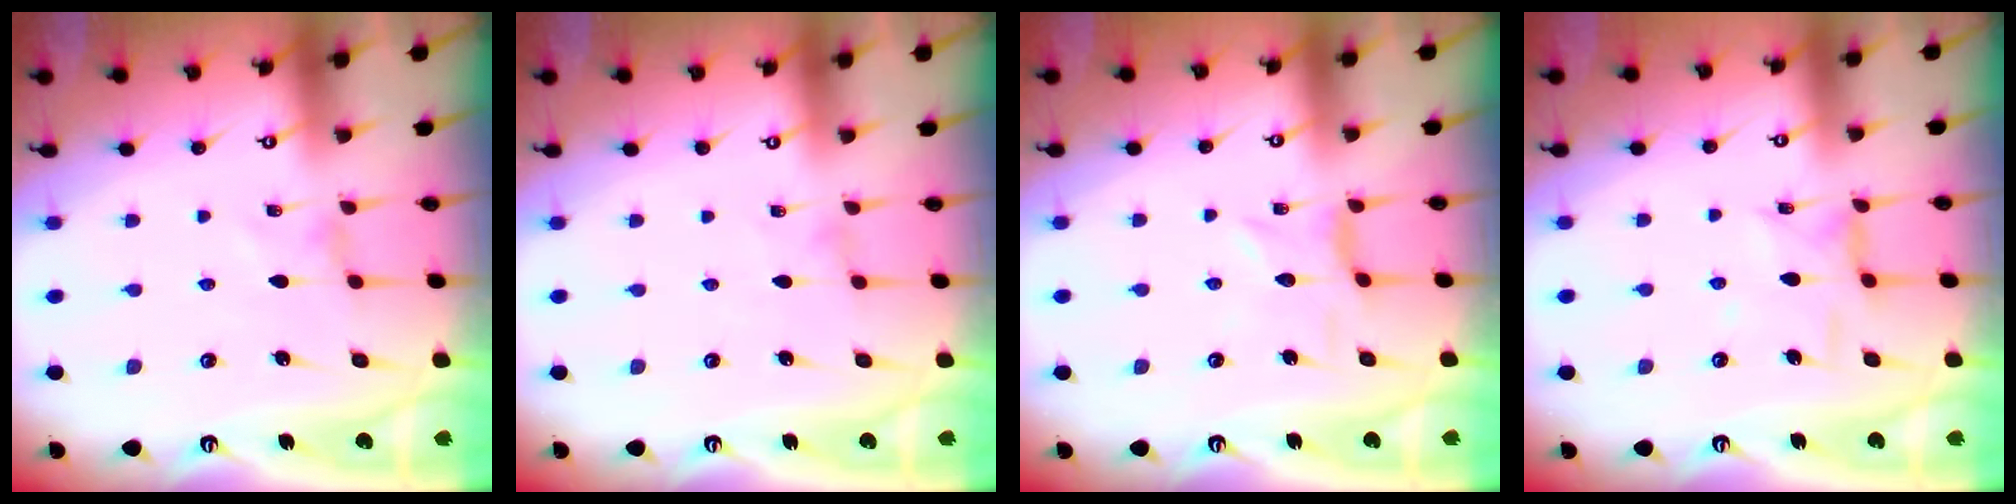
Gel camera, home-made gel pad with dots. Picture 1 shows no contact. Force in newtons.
{"total": 0.0}
{"total": 1.5, "press": 1.5, "slide": 0.2}
{"total": 4.3, "press": 4.3, "slide": 0.3}